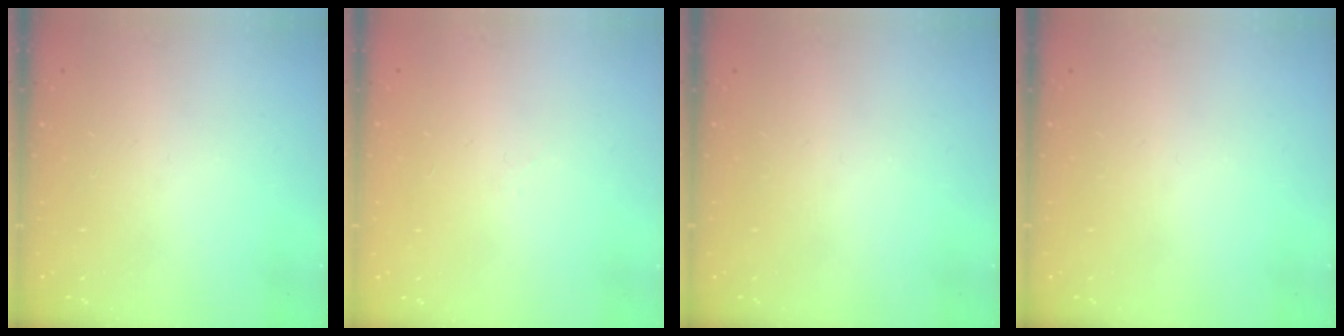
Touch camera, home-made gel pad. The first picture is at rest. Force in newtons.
{"total": 2.0, "press": 1.9, "slide": 0.5}
{"total": 0.0}
{"total": 0.0}